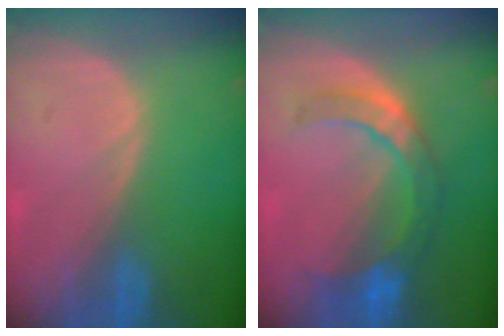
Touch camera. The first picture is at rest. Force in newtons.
{"total": 7.7, "press": 7.3, "slide": 2.4}